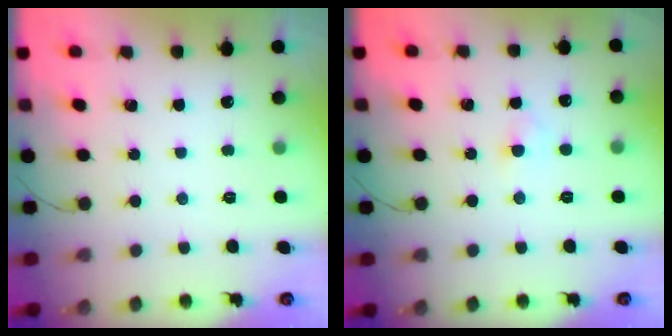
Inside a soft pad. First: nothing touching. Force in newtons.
{"total": 2.1, "press": 2.0, "slide": 0.9}